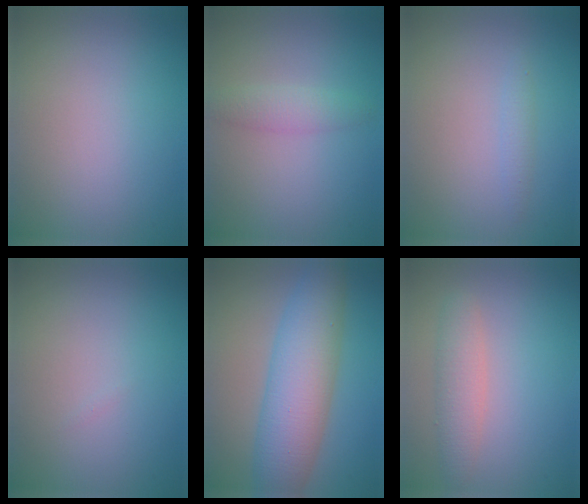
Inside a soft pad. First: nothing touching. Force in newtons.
{"total": 1.8, "press": 1.8, "slide": 0.0}
{"total": 0.9, "press": 0.9, "slide": 0.0}
{"total": 0.0}
{"total": 7.7, "press": 7.7, "slide": 0.3}
{"total": 2.6, "press": 2.6, "slide": 0.1}